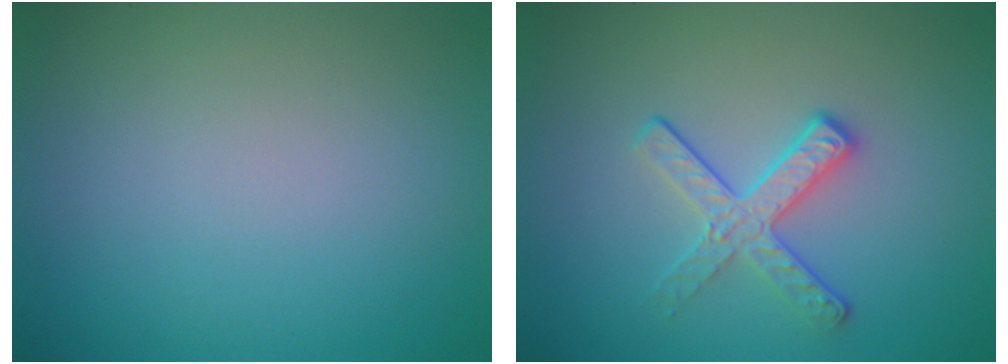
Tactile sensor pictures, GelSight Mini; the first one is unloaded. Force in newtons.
{"total": 2.9, "press": 2.6, "slide": 1.4}